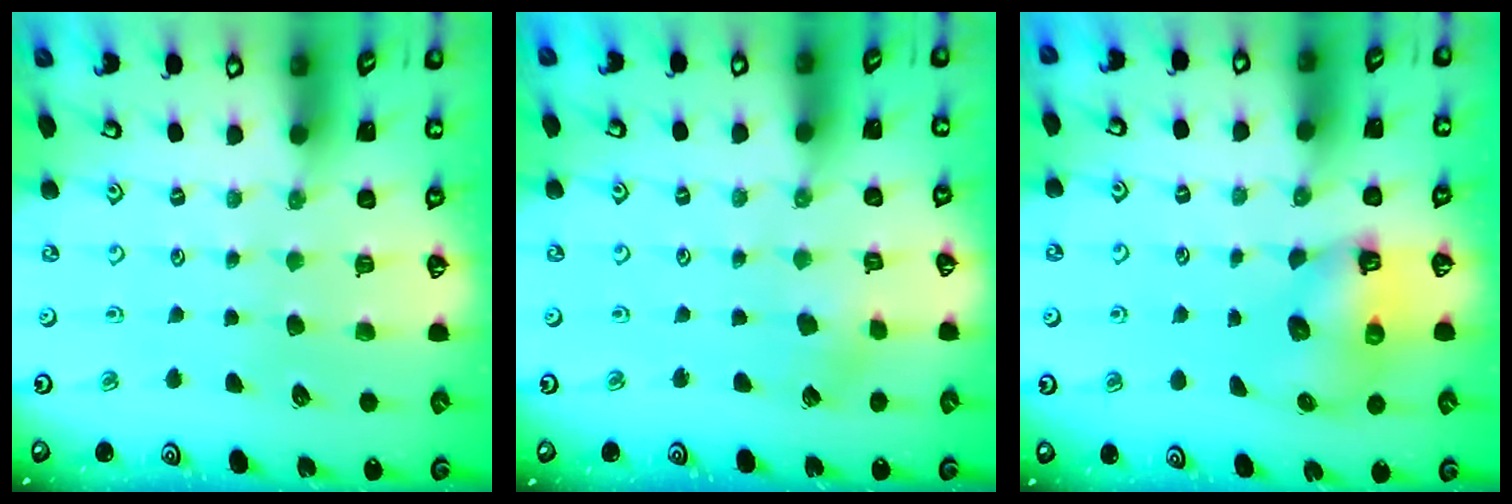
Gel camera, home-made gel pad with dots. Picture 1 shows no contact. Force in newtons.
{"total": 2.5, "press": 2.4, "slide": 0.8}
{"total": 7.0, "press": 7.0, "slide": 0.9}